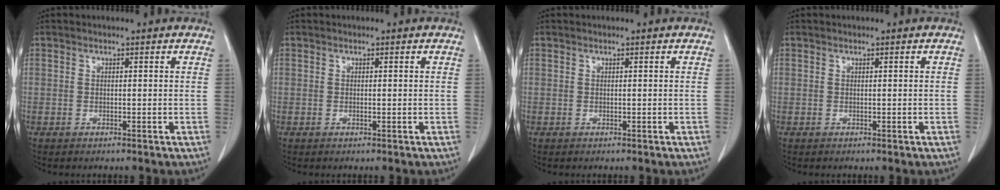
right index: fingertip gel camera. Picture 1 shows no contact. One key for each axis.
{"total": 0.0}
{"total": 0.0}
{"total": 0.0}